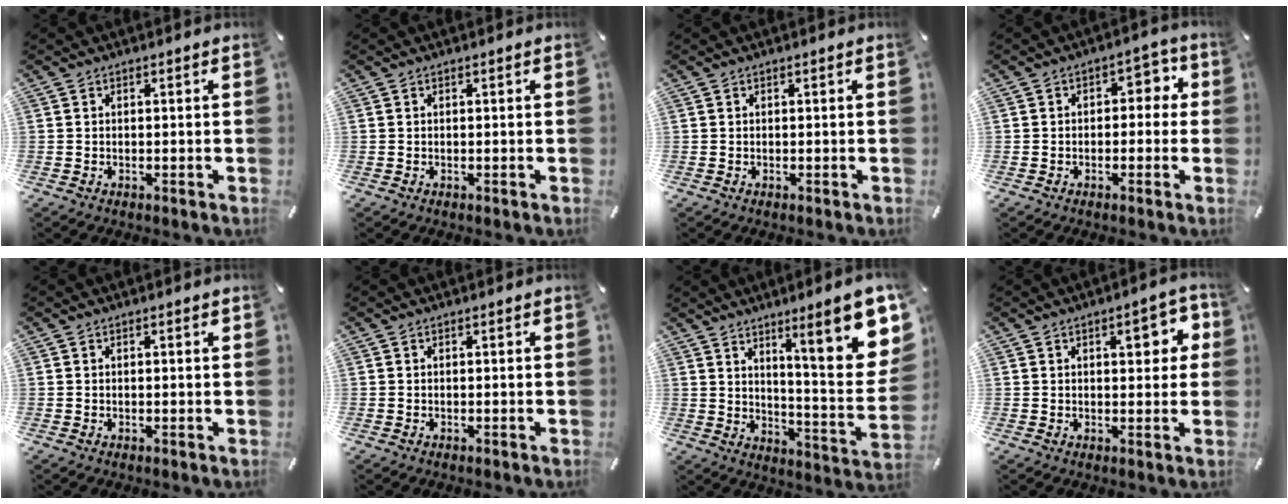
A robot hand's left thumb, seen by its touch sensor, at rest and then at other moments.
{"total": 0.0}
{"total": 0.0}
{"total": 4.6, "force": [0.0, 3.4, 3.0], "torque": [-0.032, 0.004, -0.013]}
{"total": 0.7, "force": [0.2, 0.2, 0.7], "torque": [-0.013, 0.002, 0.002]}
{"total": 0.0}
{"total": 19.5, "force": [10.5, 4.0, 15.9], "torque": [-0.212, -0.084, 0.154]}
{"total": 7.2, "force": [2.5, 3.5, 5.8], "torque": [-0.069, -0.007, 0.032]}